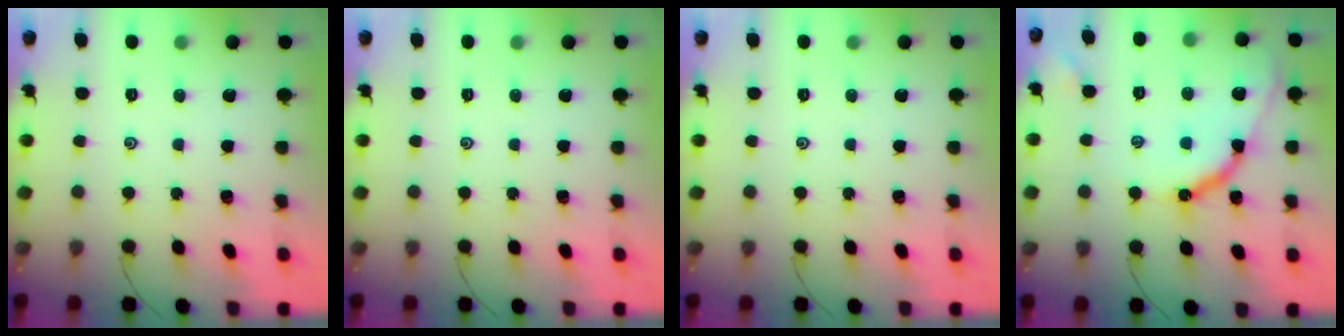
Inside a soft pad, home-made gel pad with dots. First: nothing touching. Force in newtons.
{"total": 0.0}
{"total": 0.0}
{"total": 10.6, "press": 10.5, "slide": 0.4}